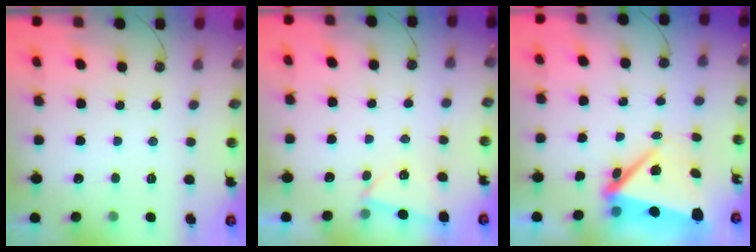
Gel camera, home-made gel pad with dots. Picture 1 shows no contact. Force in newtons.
{"total": 2.2, "press": 1.8, "slide": 1.3}
{"total": 8.1, "press": 8.1, "slide": 0.4}